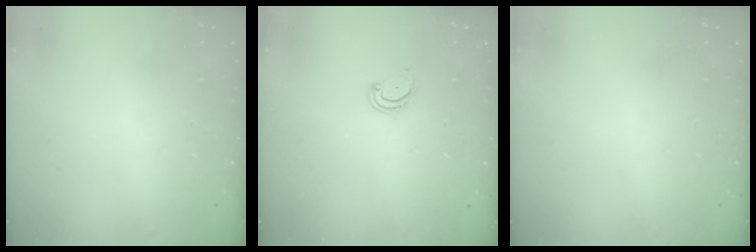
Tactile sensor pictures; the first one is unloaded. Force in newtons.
{"total": 2.2, "press": 2.2, "slide": 0.3}
{"total": 0.0}